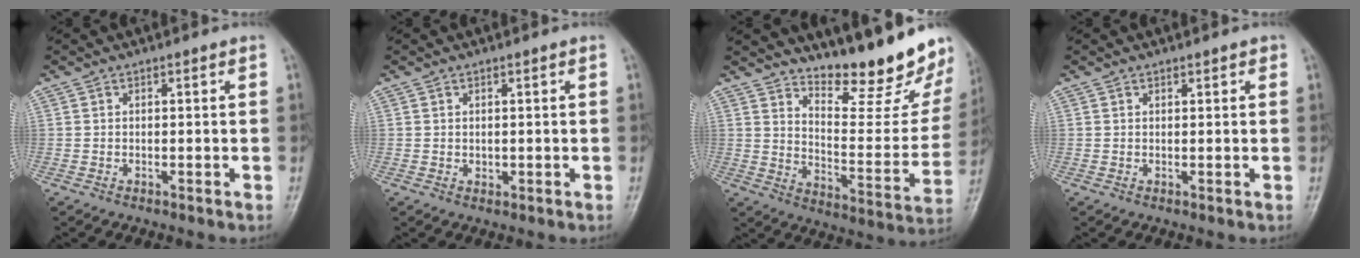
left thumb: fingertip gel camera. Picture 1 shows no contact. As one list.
[{"total": 0.8, "force": [0.2, 0.6, 0.4], "torque": [-0.003, -0.002, 0.005]}, {"total": 19.9, "force": [16.8, 4.3, 9.8], "torque": [-0.102, -0.142, 0.238]}, {"total": 0.8, "force": [0.6, 0.4, 0.4], "torque": [-0.001, -0.002, 0.006]}]